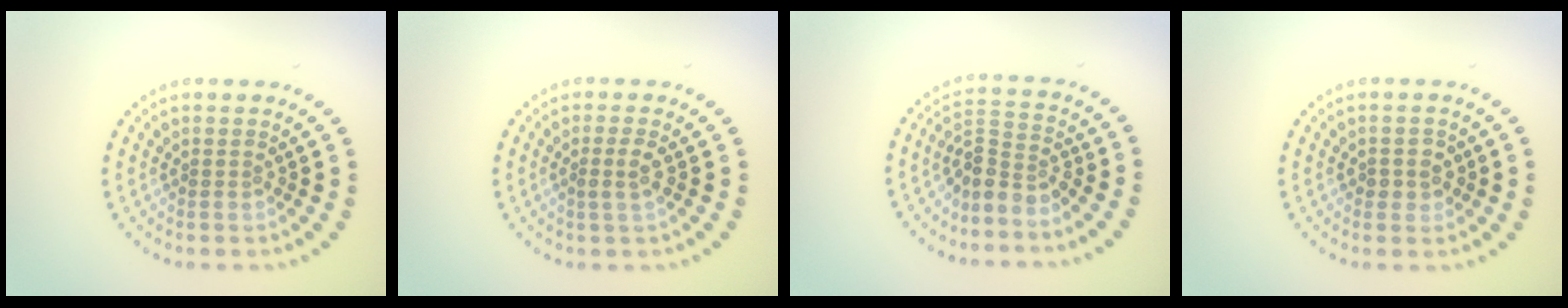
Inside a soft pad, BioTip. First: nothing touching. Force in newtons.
{"total": 1.3, "press": 1.2, "slide": 0.6}
{"total": 2.9, "press": 2.1, "slide": 2.0}
{"total": 1.8, "press": 1.7, "slide": 0.7}